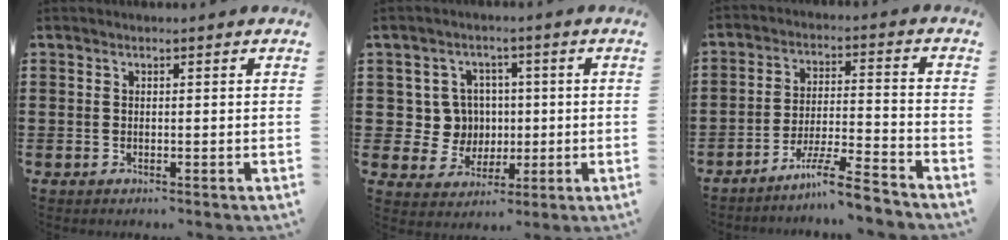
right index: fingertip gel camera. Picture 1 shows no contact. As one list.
[{"total": 6.5, "force": [0.7, 6.1, 1.9], "torque": [-0.057, 0.014, 0.015]}, {"total": 7.5, "force": [-6.5, 0.2, 3.7], "torque": [-0.071, 0.002, -0.124]}]